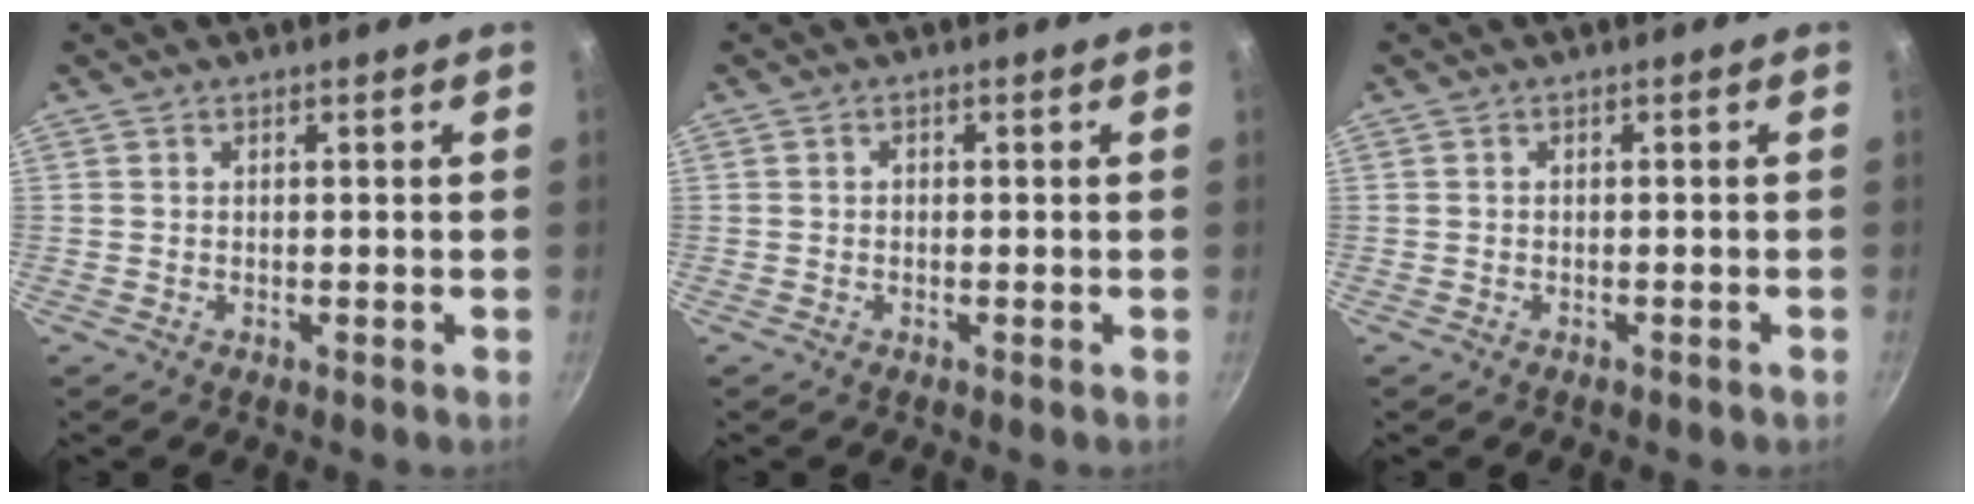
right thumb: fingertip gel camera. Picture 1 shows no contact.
{"total": 0.6, "force": [-0.2, 0.5, 0.2], "torque": [-0.002, 0.003, -0.003]}
{"total": 0.6, "force": [-0.5, 0.3, 0.2], "torque": [-0.008, 0.010, -0.004]}